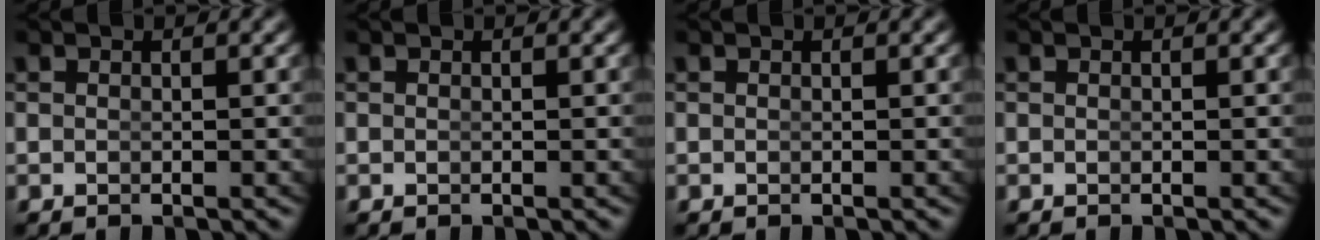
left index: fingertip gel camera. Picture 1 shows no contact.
{"total": 0.0}
{"total": 0.0}
{"total": 0.0}